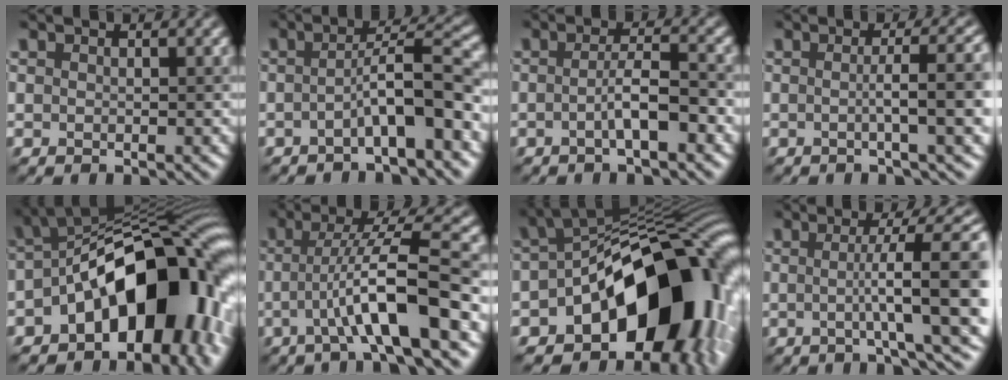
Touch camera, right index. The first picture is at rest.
{"total": 4.7, "force": [-1.8, 0.6, 4.3], "torque": [-0.066, 0.020, -0.033]}
{"total": 2.9, "force": [-1.0, 0.3, 2.7], "torque": [-0.048, 0.007, -0.017]}
{"total": 5.4, "force": [0.0, 1.0, 5.3], "torque": [-0.067, 0.008, 0.002]}
{"total": 15.3, "force": [-4.6, 8.5, 11.8], "torque": [-0.117, 0.017, -0.081]}
{"total": 7.1, "force": [-1.8, 0.6, 6.9], "torque": [-0.117, 0.015, -0.029]}
{"total": 17.3, "force": [-5.3, 10.7, 12.5], "torque": [-0.156, -0.001, -0.081]}
{"total": 9.8, "force": [0.3, 1.7, 9.6], "torque": [-0.111, 0.016, 0.005]}